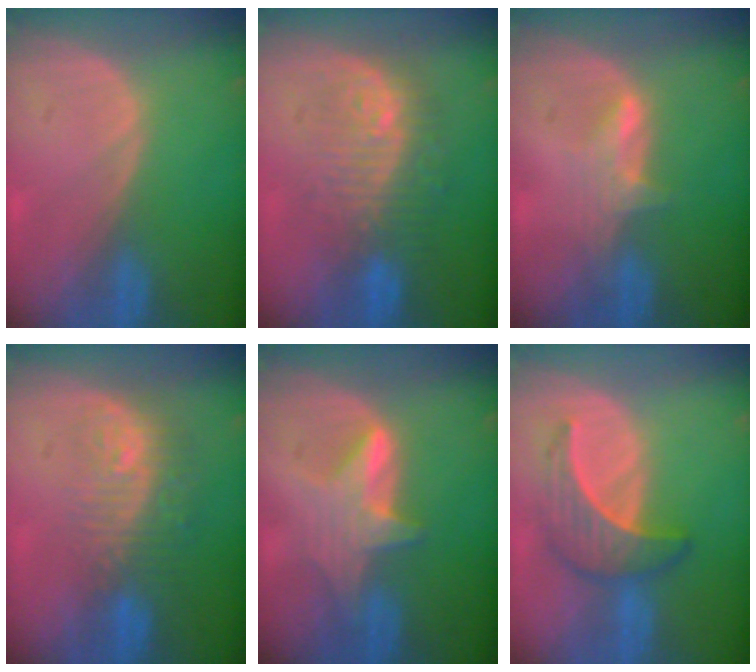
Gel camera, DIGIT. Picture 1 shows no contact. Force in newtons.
{"total": 9.2, "press": 9.0, "slide": 1.8}
{"total": 2.9, "press": 2.9, "slide": 0.4}
{"total": 9.6, "press": 8.0, "slide": 5.4}
{"total": 5.6, "press": 5.6, "slide": 0.4}
{"total": 6.4, "press": 6.3, "slide": 1.1}